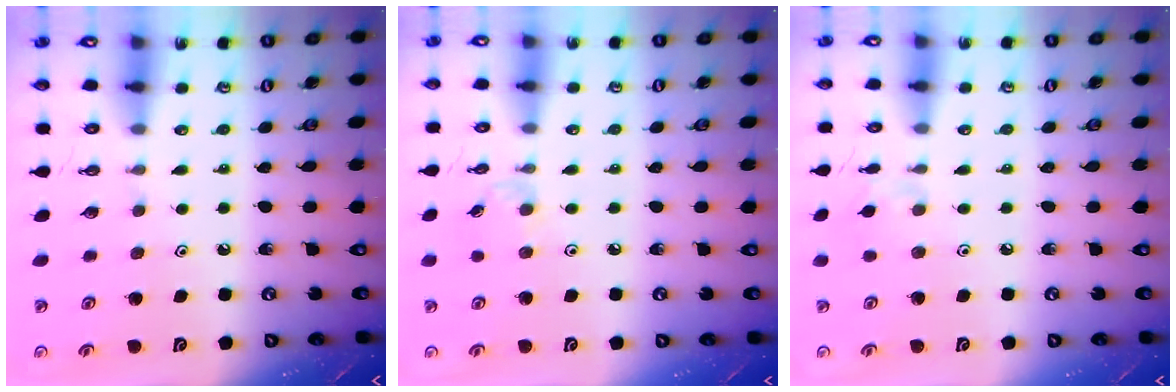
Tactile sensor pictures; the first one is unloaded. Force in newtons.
{"total": 2.5, "press": 2.4, "slide": 0.4}
{"total": 4.1, "press": 4.0, "slide": 0.8}